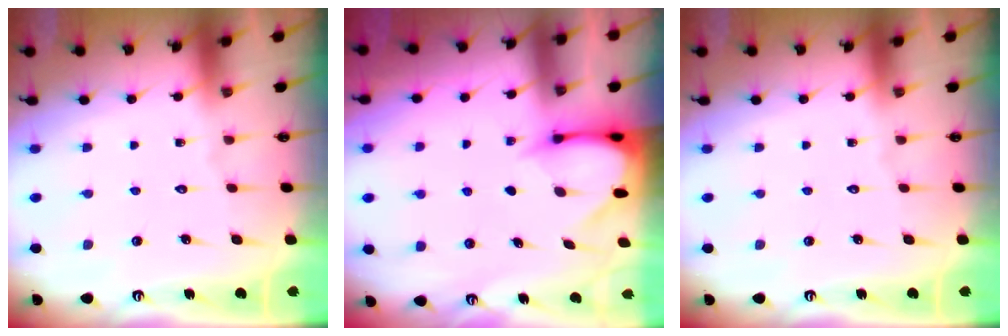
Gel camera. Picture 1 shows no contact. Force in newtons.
{"total": 3.5, "press": 3.4, "slide": 0.3}
{"total": 0.0}